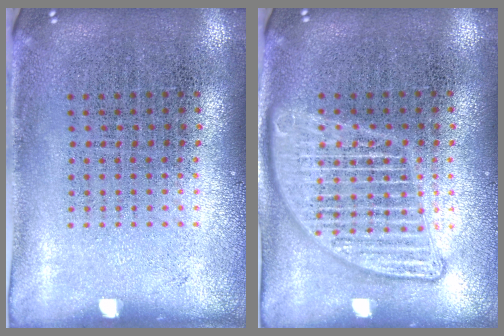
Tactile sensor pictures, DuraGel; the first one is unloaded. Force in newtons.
{"total": 3.0, "press": 3.0, "slide": 0.3}